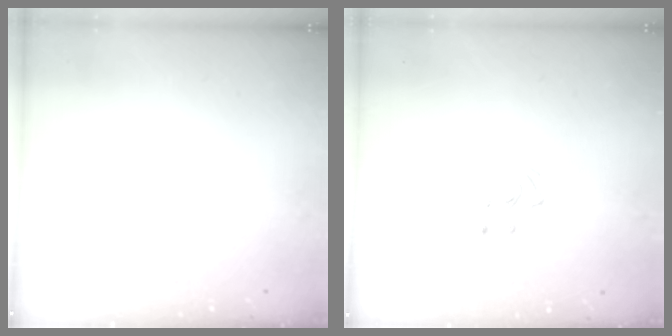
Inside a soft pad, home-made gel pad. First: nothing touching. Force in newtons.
{"total": 3.0, "press": 2.9, "slide": 0.8}